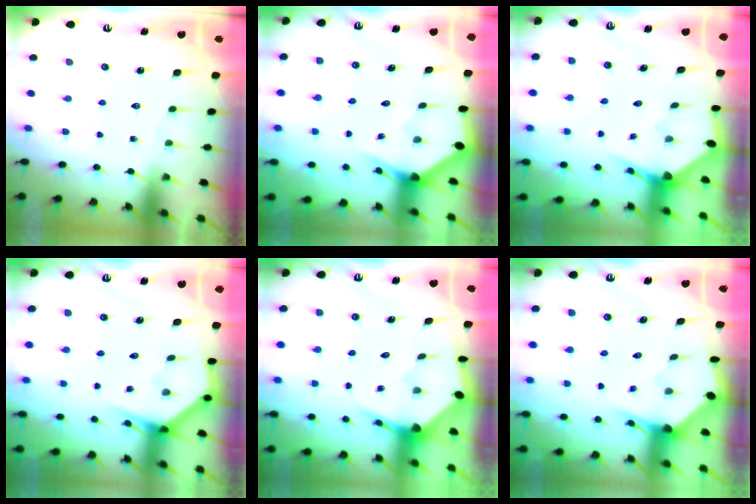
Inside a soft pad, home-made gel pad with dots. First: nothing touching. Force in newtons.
{"total": 3.1, "press": 3.1, "slide": 0.2}
{"total": 3.2, "press": 3.2, "slide": 0.3}
{"total": 3.8, "press": 3.8, "slide": 0.2}
{"total": 3.5, "press": 3.4, "slide": 0.4}
{"total": 3.2, "press": 3.2, "slide": 0.3}